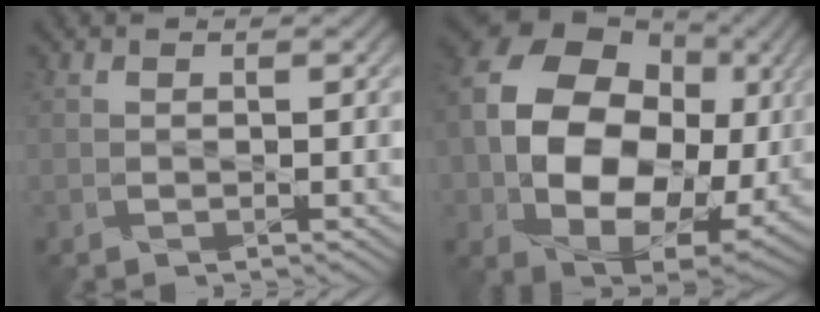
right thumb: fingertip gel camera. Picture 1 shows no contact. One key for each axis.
{"total": 18.8, "fx": 0.8, "fy": 14.0, "fz": 12.5, "tx": -0.266, "ty": -0.030, "tz": 0.031}